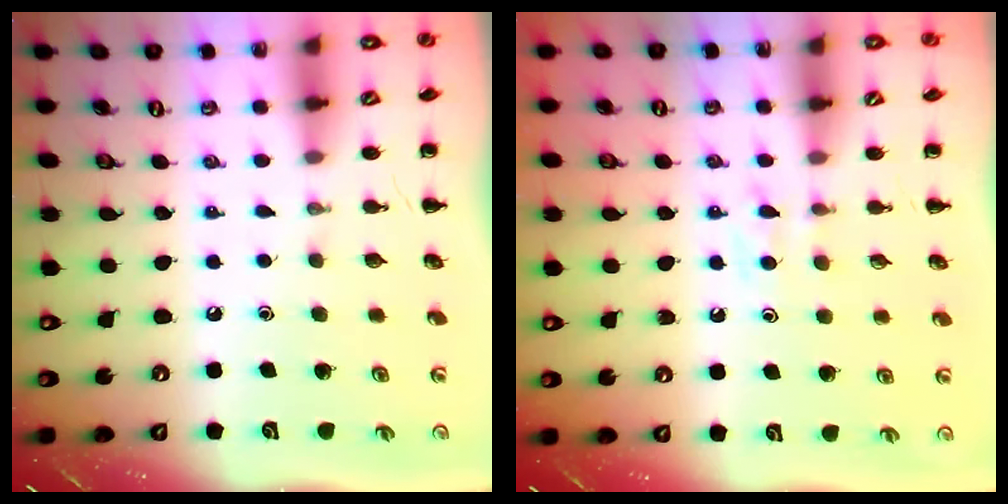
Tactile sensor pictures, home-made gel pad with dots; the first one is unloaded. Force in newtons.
{"total": 5.2, "press": 5.0, "slide": 1.5}